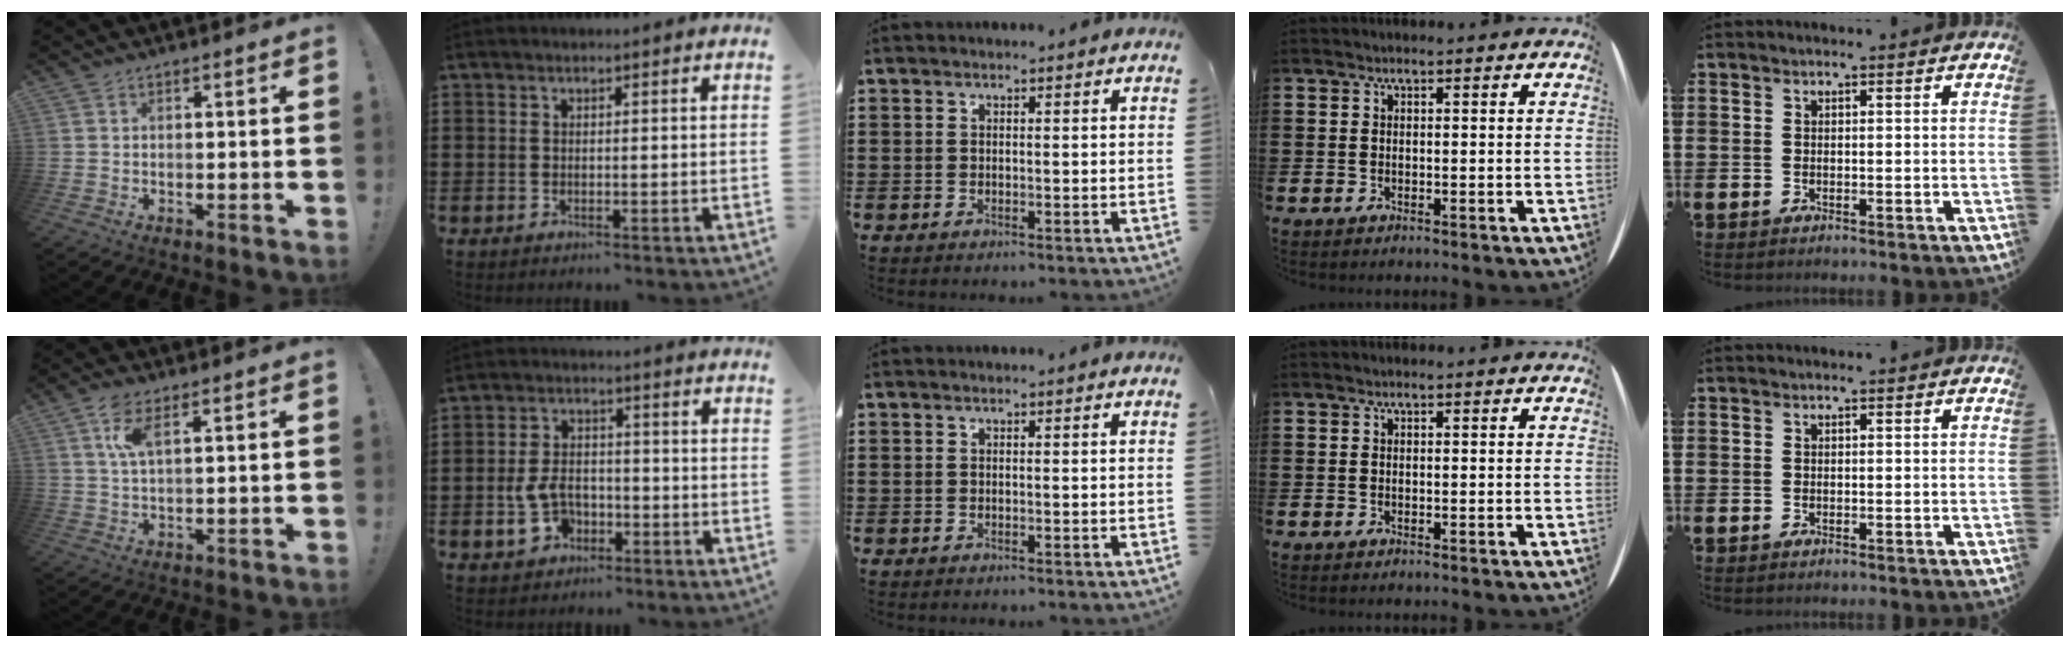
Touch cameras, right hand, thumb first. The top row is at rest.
{"thumb": {"total": 6.5, "force": [2.9, 2.1, 5.5], "torque": [-0.103, 0.000, 0.051]}, "index": {"total": 5.3, "force": [-2.0, 3.7, 3.4], "torque": [-0.084, 0.003, -0.041]}}